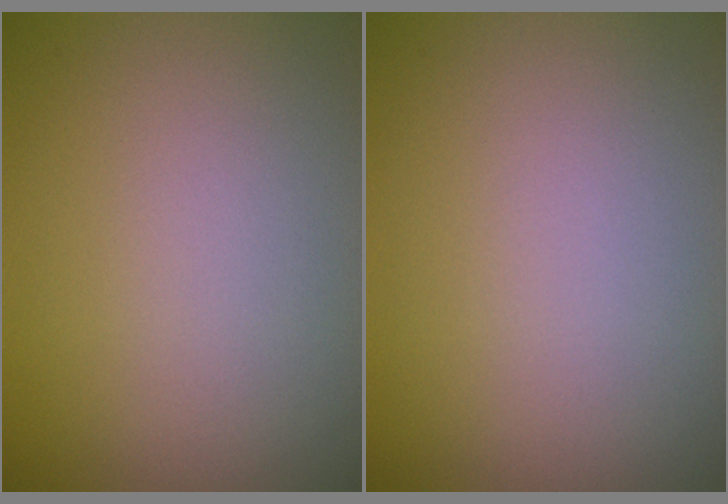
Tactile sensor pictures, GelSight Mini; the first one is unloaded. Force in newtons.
{"total": 0.0}